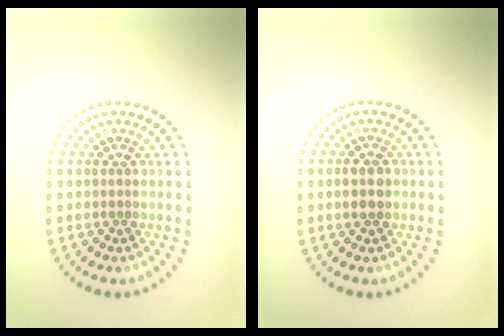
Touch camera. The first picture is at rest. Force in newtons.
{"total": 2.0, "press": 2.0, "slide": 0.1}